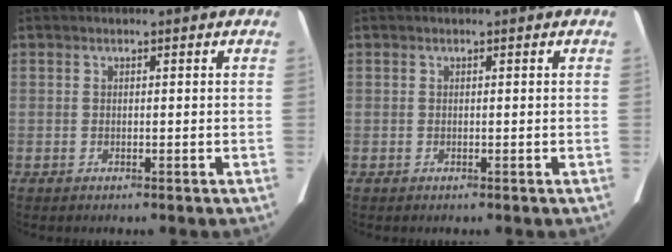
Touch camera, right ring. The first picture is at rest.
{"total": 0.0}